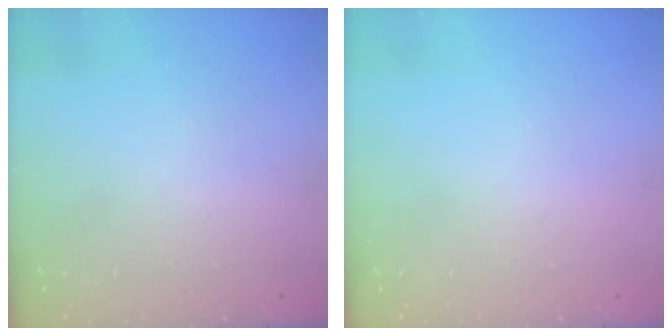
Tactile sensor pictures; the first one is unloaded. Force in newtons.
{"total": 0.0}